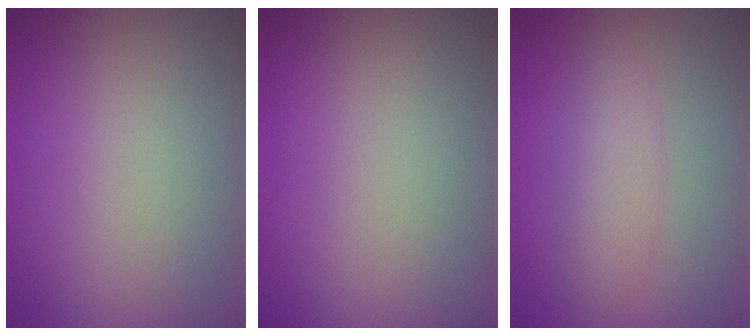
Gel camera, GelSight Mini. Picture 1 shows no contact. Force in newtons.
{"total": 0.0}
{"total": 2.9, "press": 2.9, "slide": 0.1}